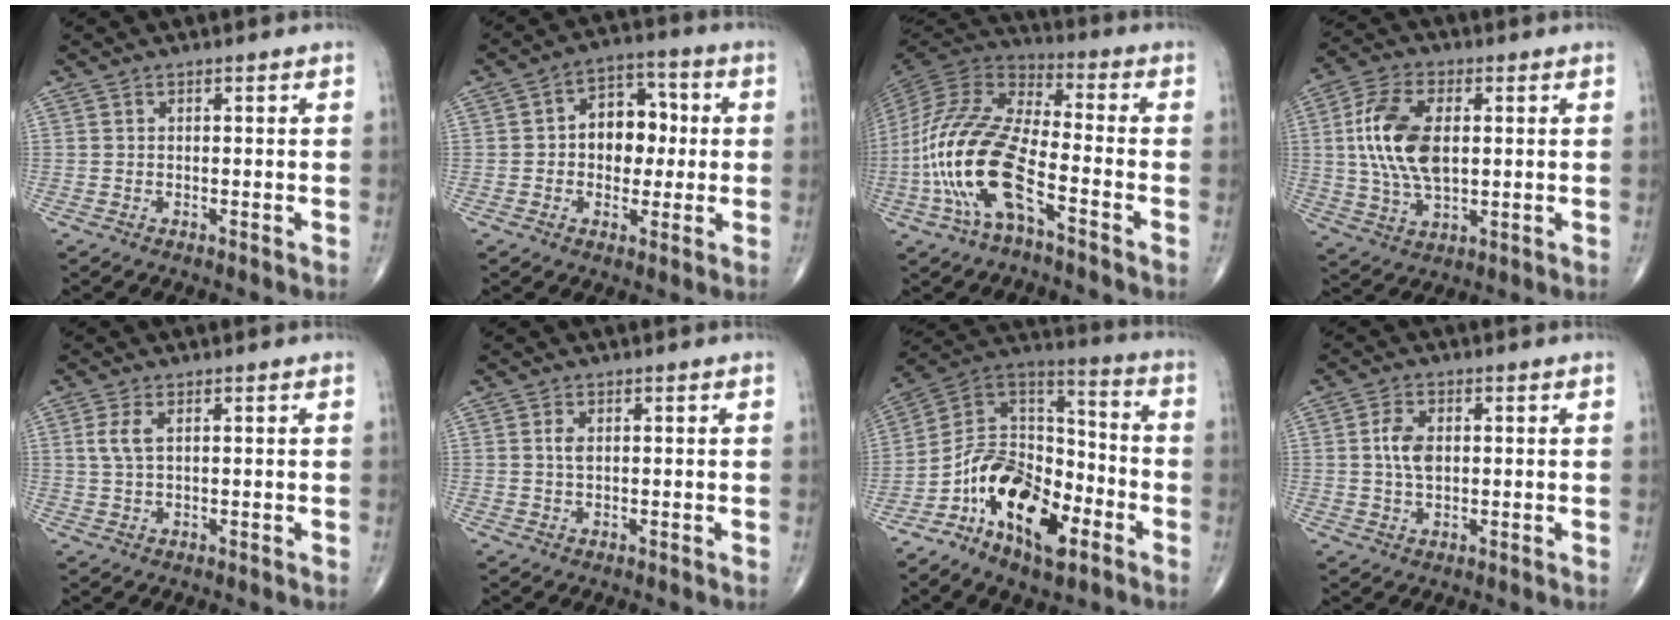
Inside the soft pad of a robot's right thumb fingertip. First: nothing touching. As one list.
[{"total": 10.0, "force": [0.5, 7.2, 6.9], "torque": [-0.055, 0.024, 0.000]}, {"total": 18.6, "force": [-6.8, 6.9, 15.9], "torque": [-0.348, 0.041, -0.131]}, {"total": 14.0, "force": [1.6, 7.6, 11.6], "torque": [-0.230, 0.003, 0.031]}, {"total": 3.2, "force": [1.0, 1.3, 2.8], "torque": [-0.069, 0.004, 0.024]}, {"total": 1.5, "force": [0.4, 0.8, 1.3], "torque": [-0.026, 0.002, 0.008]}, {"total": 19.8, "force": [-8.7, 10.5, 14.4], "torque": [-0.215, 0.066, -0.156]}, {"total": 4.9, "force": [0.6, 3.0, 3.9], "torque": [-0.076, 0.001, 0.010]}]